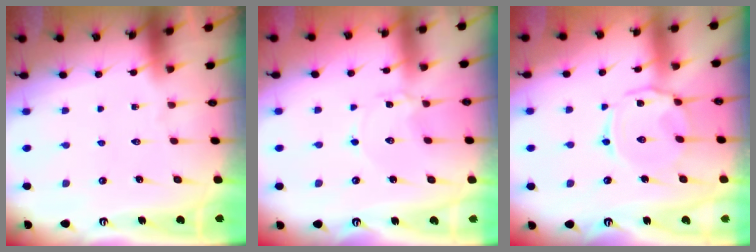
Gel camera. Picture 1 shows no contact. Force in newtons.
{"total": 1.0, "press": 1.0, "slide": 0.1}
{"total": 5.2, "press": 5.2, "slide": 0.4}